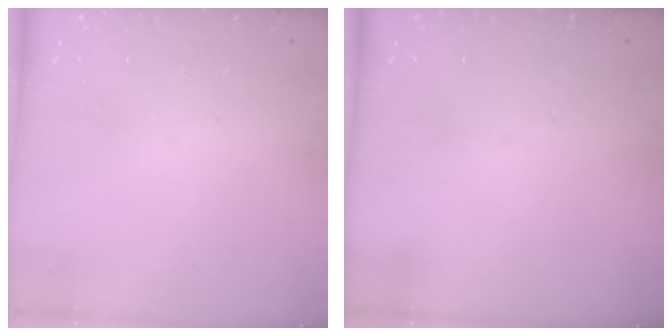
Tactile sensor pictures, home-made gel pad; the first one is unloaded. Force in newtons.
{"total": 0.0}